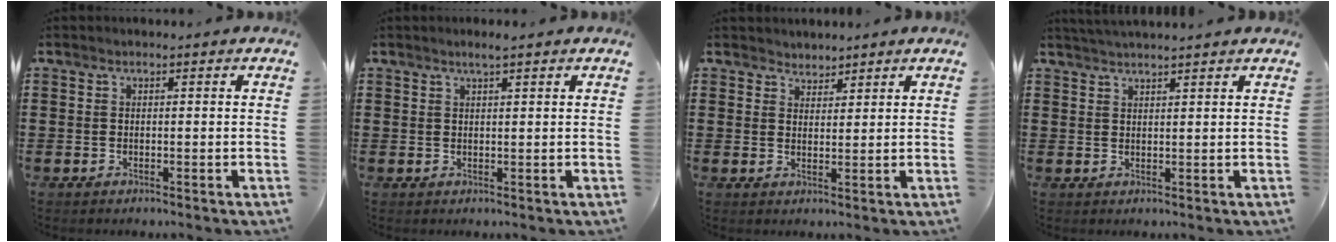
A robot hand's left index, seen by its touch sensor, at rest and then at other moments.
{"total": 1.5, "force": [1.2, 0.0, 0.9], "torque": [-0.019, 0.000, 0.021]}
{"total": 2.1, "force": [1.9, 0.8, -0.5], "torque": [0.001, 0.003, 0.036]}
{"total": 2.0, "force": [2.0, -0.4, 0.2], "torque": [-0.008, 0.000, 0.038]}